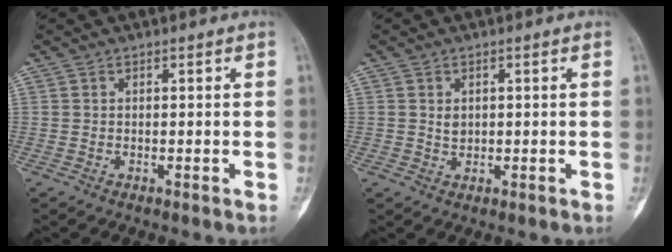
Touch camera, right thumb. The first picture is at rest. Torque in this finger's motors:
{"motor_torque": [0.73, -0.01, -0.07, -0.41, -0.08]}